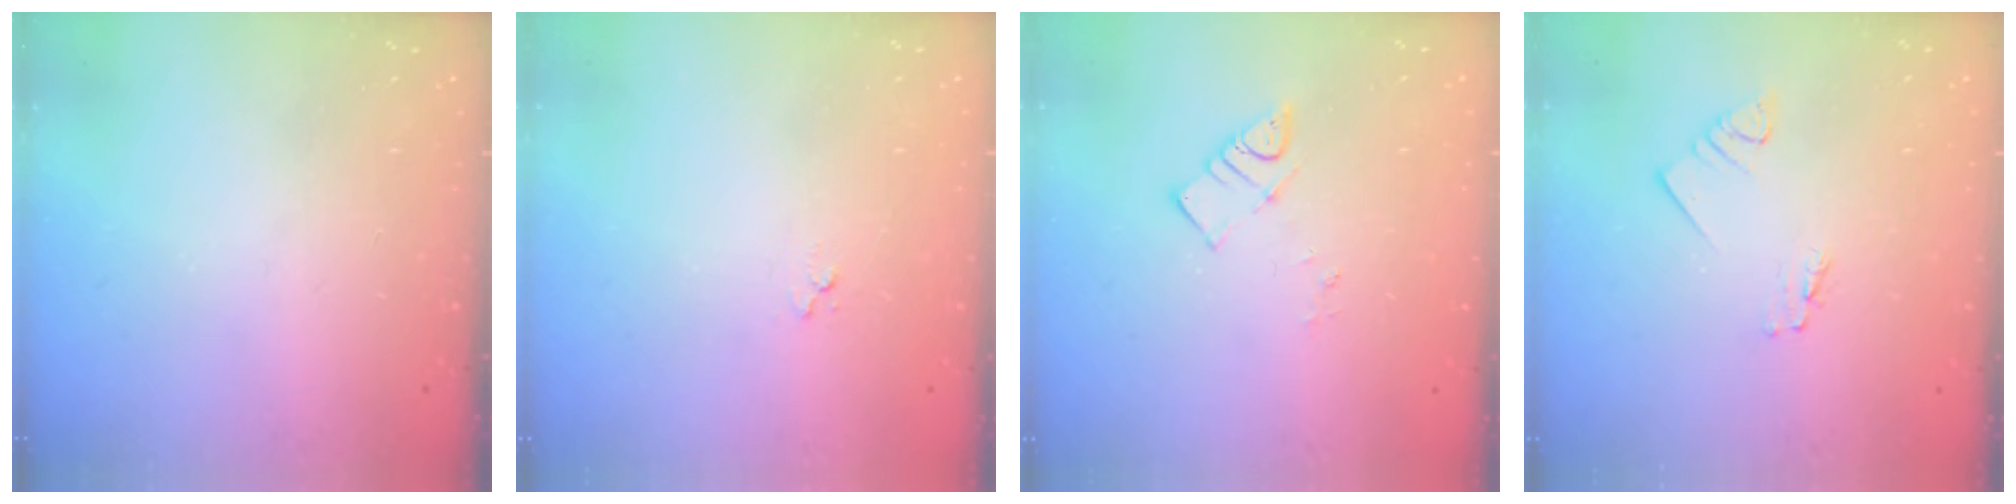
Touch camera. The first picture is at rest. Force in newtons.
{"total": 3.0, "press": 3.0, "slide": 0.2}
{"total": 3.5, "press": 3.5, "slide": 0.2}
{"total": 1.4, "press": 1.4, "slide": 0.1}